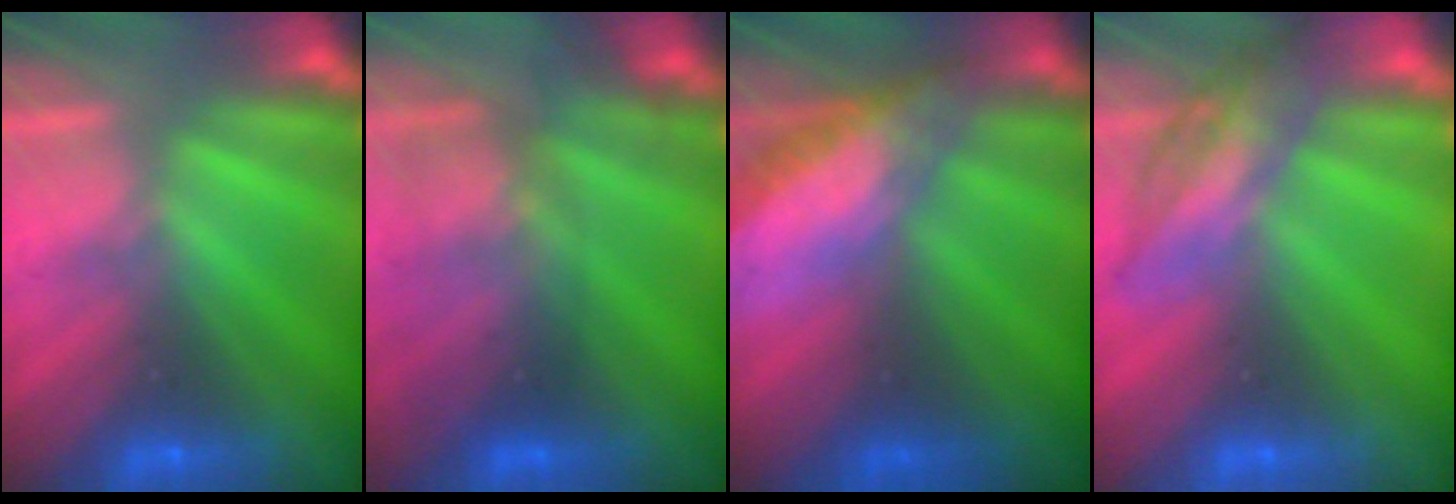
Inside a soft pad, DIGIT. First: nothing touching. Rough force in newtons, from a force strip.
{"total": 2.7}
{"total": 8.7}
{"total": 2.4}